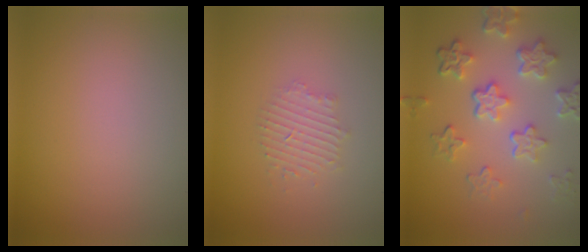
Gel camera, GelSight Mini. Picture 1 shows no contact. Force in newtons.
{"total": 2.1, "press": 2.1, "slide": 0.4}
{"total": 5.9, "press": 4.5, "slide": 3.9}